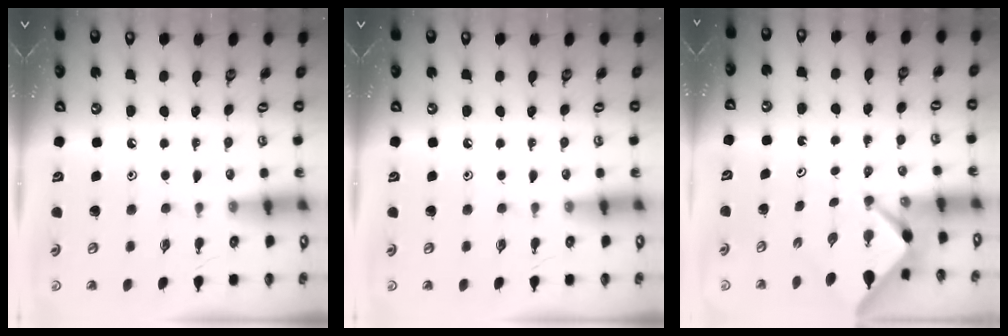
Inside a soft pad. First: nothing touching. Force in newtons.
{"total": 0.0}
{"total": 2.6, "press": 2.6, "slide": 0.3}